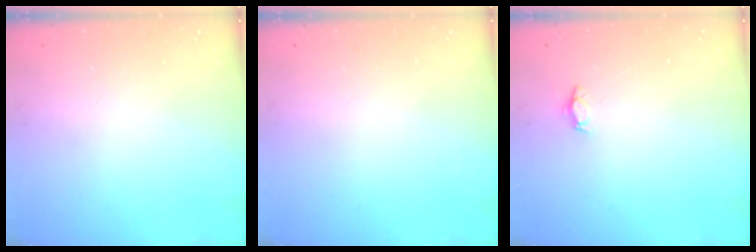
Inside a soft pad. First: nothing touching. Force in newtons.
{"total": 0.0}
{"total": 3.2, "press": 3.1, "slide": 0.4}